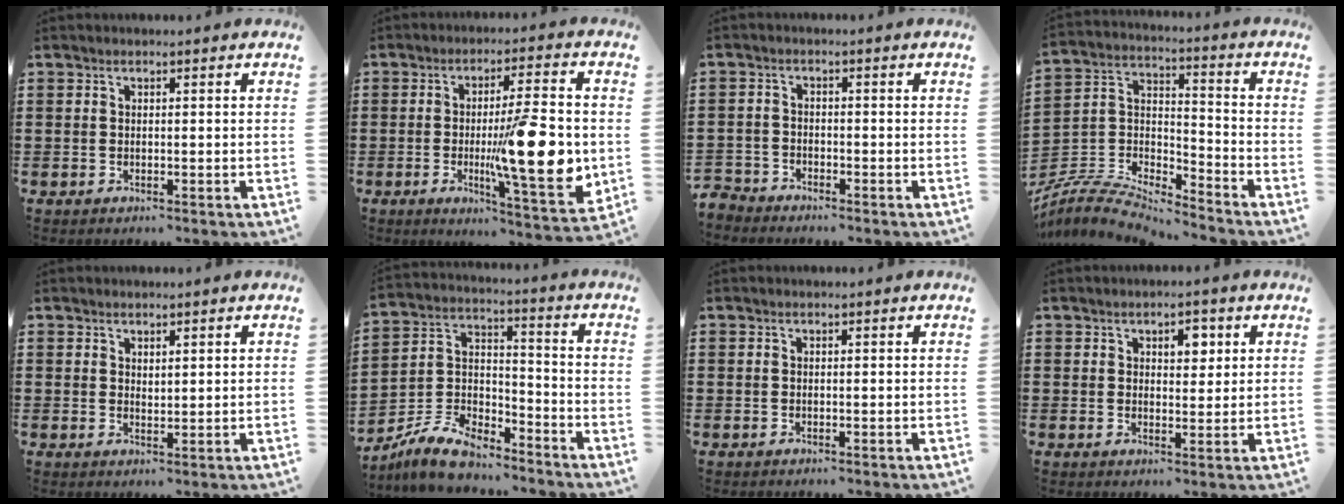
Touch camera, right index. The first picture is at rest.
{"total": 15.4, "force": [-1.6, 3.2, 14.9], "torque": [-0.226, -0.016, -0.028]}
{"total": 2.6, "force": [-2.5, 0.7, -0.1], "torque": [-0.012, -0.003, -0.060]}
{"total": 7.6, "force": [-7.3, 1.0, 1.9], "torque": [-0.048, 0.000, -0.150]}
{"total": 1.2, "force": [1.1, 0.3, 0.2], "torque": [-0.005, 0.001, 0.021]}
{"total": 8.5, "force": [-7.5, 2.6, 2.8], "torque": [-0.072, 0.017, -0.151]}
{"total": 0.0}
{"total": 3.5, "force": [1.7, 1.9, 2.4], "torque": [-0.027, 0.000, 0.022]}